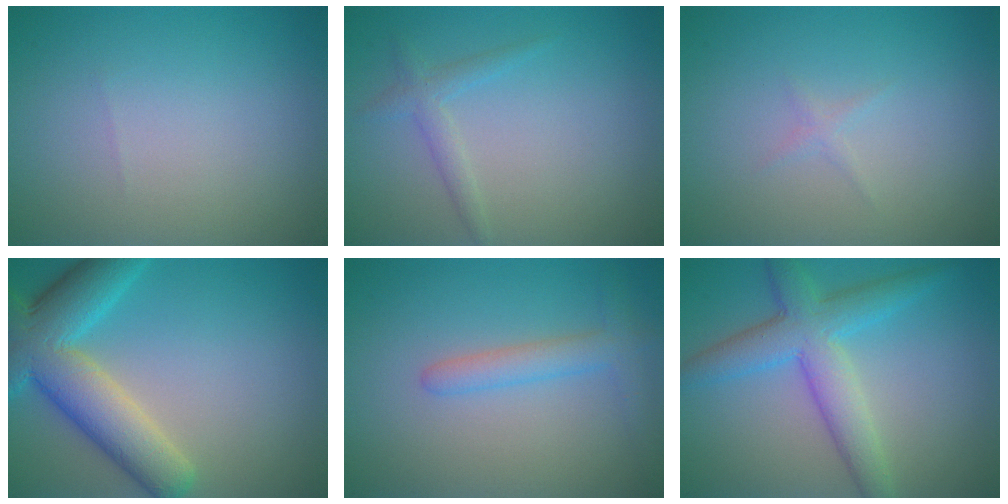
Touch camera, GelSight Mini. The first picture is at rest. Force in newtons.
{"total": 1.6, "press": 1.6, "slide": 0.1}
{"total": 0.6, "press": 0.6, "slide": 0.0}
{"total": 8.8, "press": 8.8, "slide": 0.5}
{"total": 2.5, "press": 2.5, "slide": 0.2}
{"total": 5.6, "press": 5.6, "slide": 0.2}